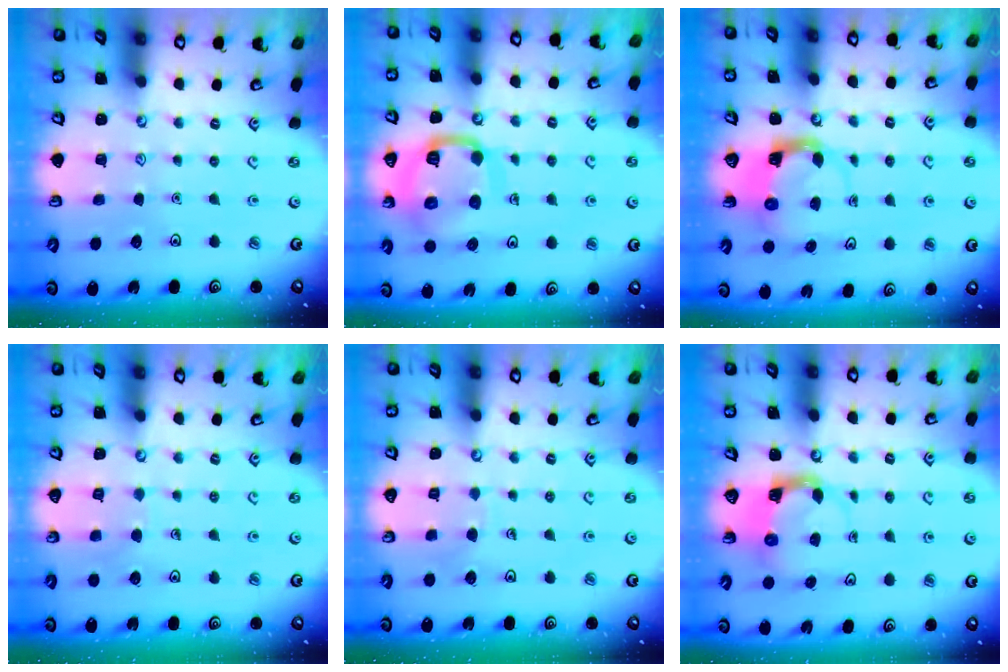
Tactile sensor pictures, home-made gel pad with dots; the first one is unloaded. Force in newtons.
{"total": 15.7, "press": 15.6, "slide": 1.6}
{"total": 3.9, "press": 3.8, "slide": 0.6}
{"total": 5.1, "press": 5.0, "slide": 0.4}
{"total": 4.4, "press": 4.4, "slide": 0.3}
{"total": 3.8, "press": 3.7, "slide": 0.7}